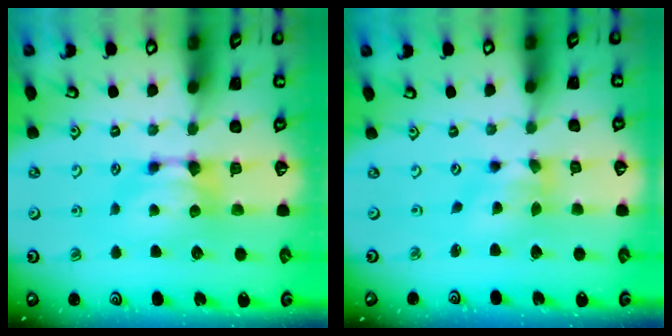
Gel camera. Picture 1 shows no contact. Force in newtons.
{"total": 2.1, "press": 1.6, "slide": 1.3}